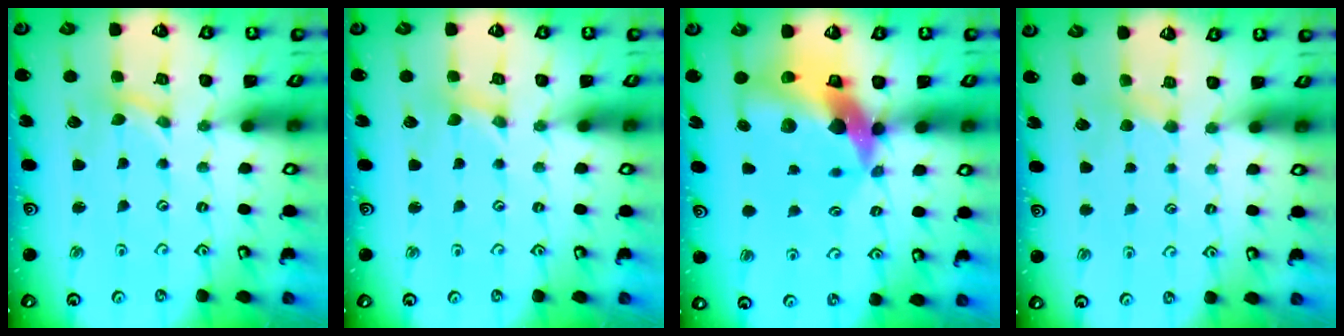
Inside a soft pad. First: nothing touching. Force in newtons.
{"total": 0.0}
{"total": 17.0, "press": 16.8, "slide": 2.5}
{"total": 2.1, "press": 2.0, "slide": 0.4}